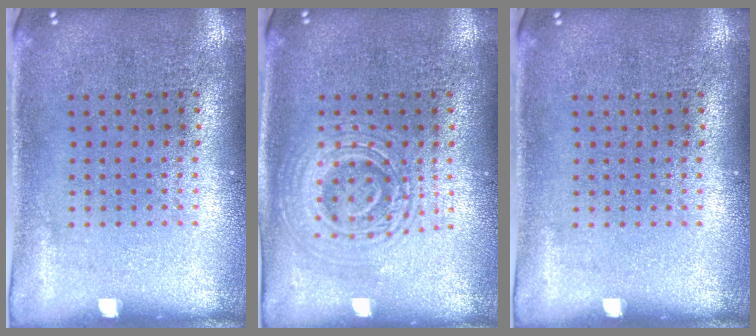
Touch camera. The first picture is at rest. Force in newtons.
{"total": 2.8, "press": 2.8, "slide": 0.5}
{"total": 0.0}